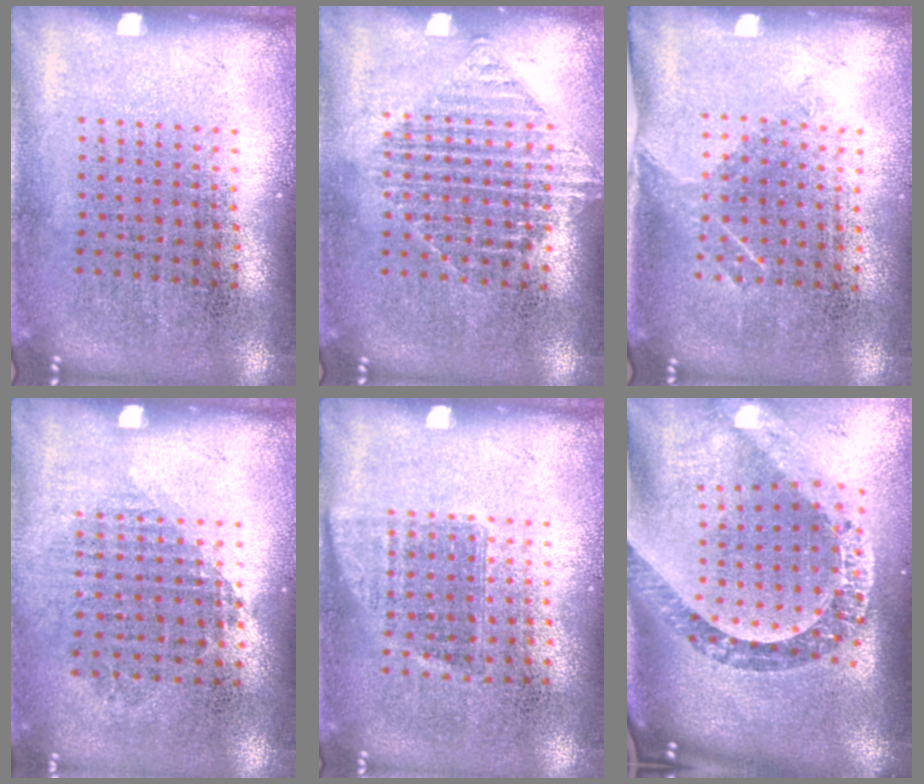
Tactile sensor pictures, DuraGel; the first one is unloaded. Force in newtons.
{"total": 1.1, "press": 1.1, "slide": 0.3}
{"total": 1.1, "press": 1.0, "slide": 0.6}
{"total": 0.9, "press": 0.8, "slide": 0.4}
{"total": 0.9, "press": 0.8, "slide": 0.4}
{"total": 2.8, "press": 2.1, "slide": 1.8}